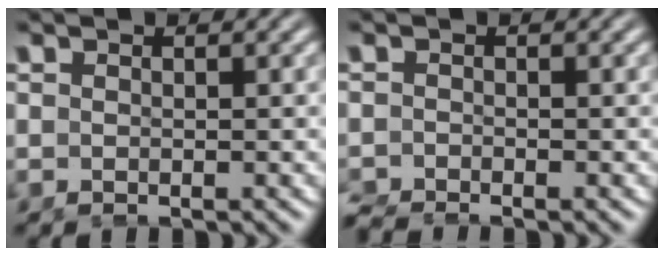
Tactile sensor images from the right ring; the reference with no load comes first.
{"total": 1.9, "force": [-1.9, 0.1, 0.1], "torque": [0.001, -0.013, -0.028]}